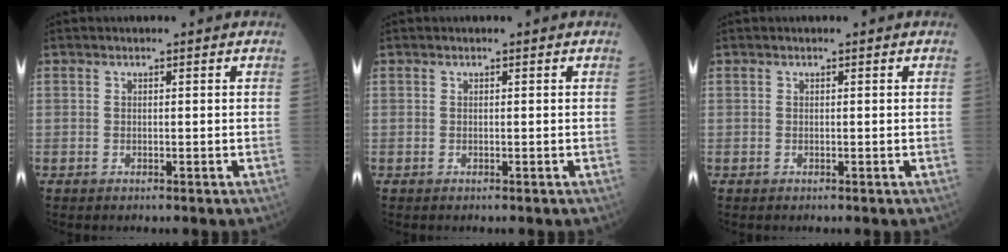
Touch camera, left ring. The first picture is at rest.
{"total": 0.0}
{"total": 0.0}